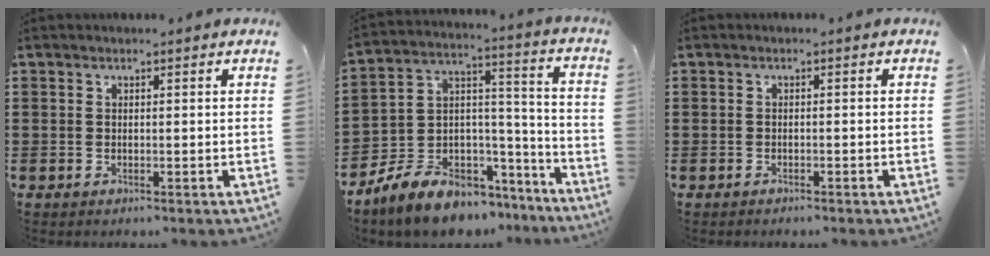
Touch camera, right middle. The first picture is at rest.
{"total": 8.1, "force": [-6.5, 4.3, 2.2], "torque": [-0.058, 0.011, -0.124]}
{"total": 1.0, "force": [-0.8, 0.5, 0.0], "torque": [-0.001, 0.002, -0.019]}